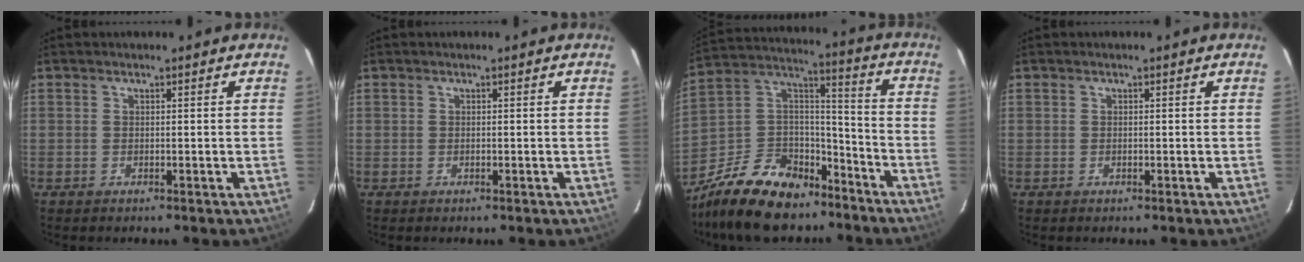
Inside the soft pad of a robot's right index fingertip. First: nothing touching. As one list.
[{"total": 0.0}, {"total": 21.0, "force": [-14.3, 12.0, 9.5], "torque": [-0.226, 0.051, -0.223]}, {"total": 0.0}]